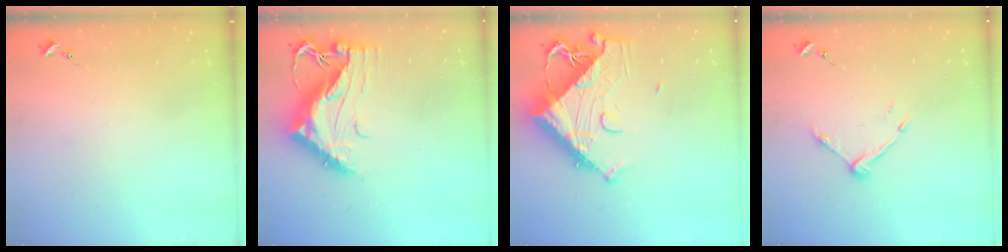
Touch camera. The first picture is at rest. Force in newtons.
{"total": 13.7, "press": 13.6, "slide": 1.3}
{"total": 20.0, "press": 19.9, "slide": 2.3}
{"total": 8.7, "press": 8.7, "slide": 0.5}